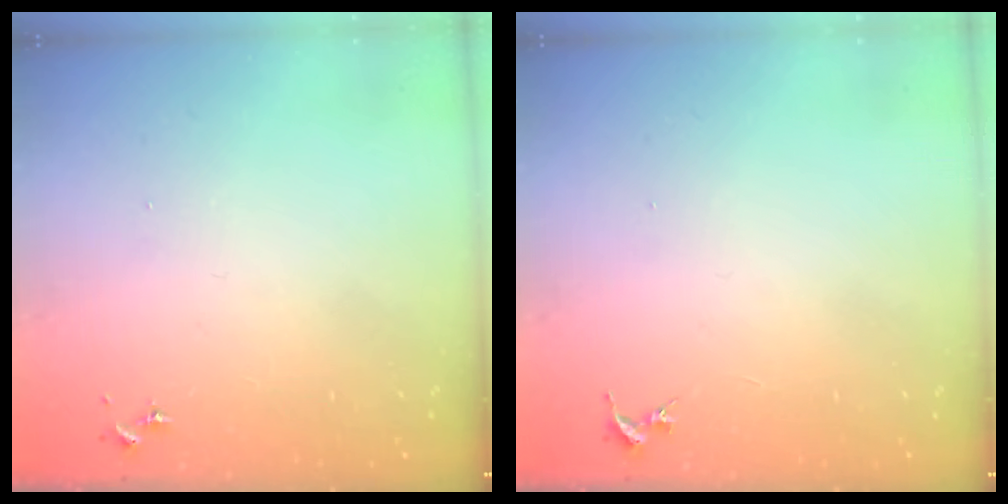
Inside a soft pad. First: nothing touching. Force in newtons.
{"total": 0.0}